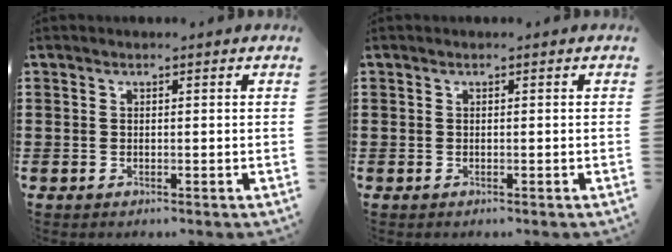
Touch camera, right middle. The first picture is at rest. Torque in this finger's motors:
{"motor_torque": [0.01, 0.00, 0.00, 0.00]}